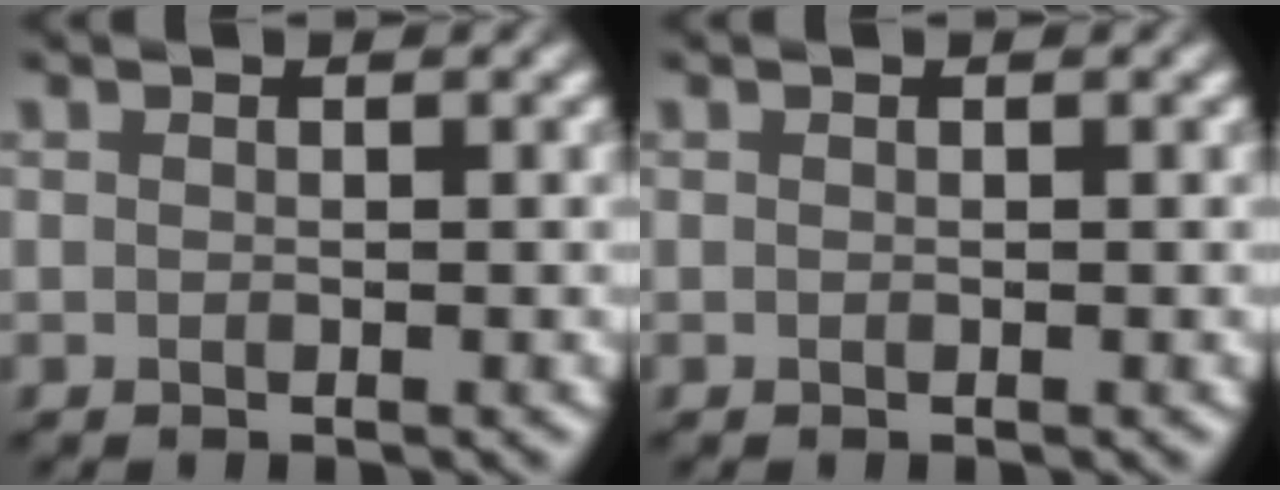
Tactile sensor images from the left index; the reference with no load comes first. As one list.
[{"total": 0.0}]